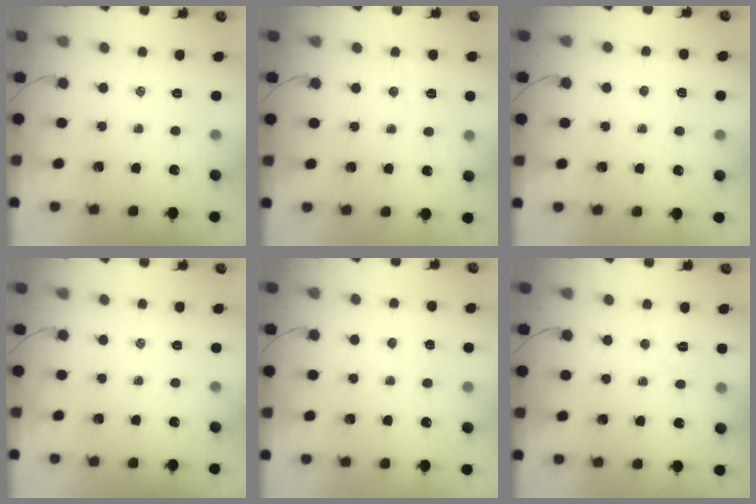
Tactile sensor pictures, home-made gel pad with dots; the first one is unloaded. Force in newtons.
{"total": 3.1, "press": 2.9, "slide": 0.9}
{"total": 2.8, "press": 2.7, "slide": 0.9}
{"total": 0.0}
{"total": 2.8, "press": 2.7, "slide": 0.9}
{"total": 4.6, "press": 4.5, "slide": 1.0}